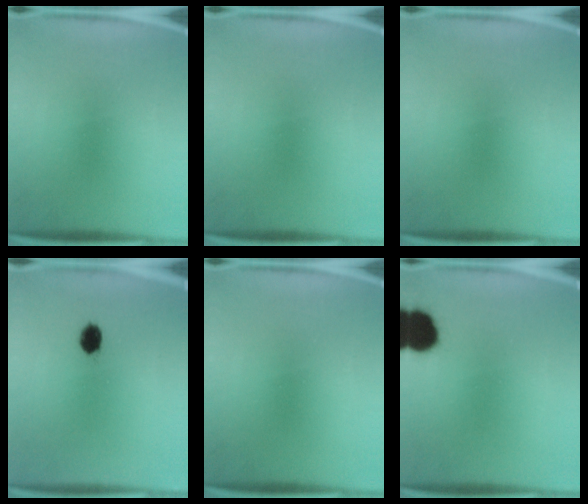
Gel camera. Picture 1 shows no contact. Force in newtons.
{"total": 0.0}
{"total": 0.0}
{"total": 4.0}
{"total": 0.0}
{"total": 10.9}